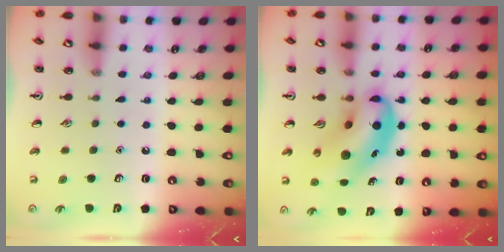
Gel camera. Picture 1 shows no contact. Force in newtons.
{"total": 12.5, "press": 12.0, "slide": 3.5}